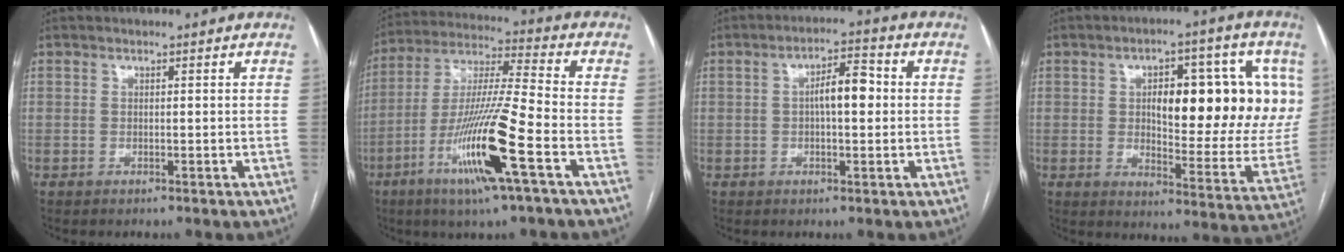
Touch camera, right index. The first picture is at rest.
{"total": 16.1, "force": [-6.7, -0.2, 14.7], "torque": [-0.294, -0.015, -0.126]}
{"total": 5.9, "force": [0.4, 1.9, 5.5], "torque": [-0.094, 0.019, 0.004]}
{"total": 19.7, "force": [3.9, 7.0, 18.0], "torque": [-0.224, 0.013, 0.058]}